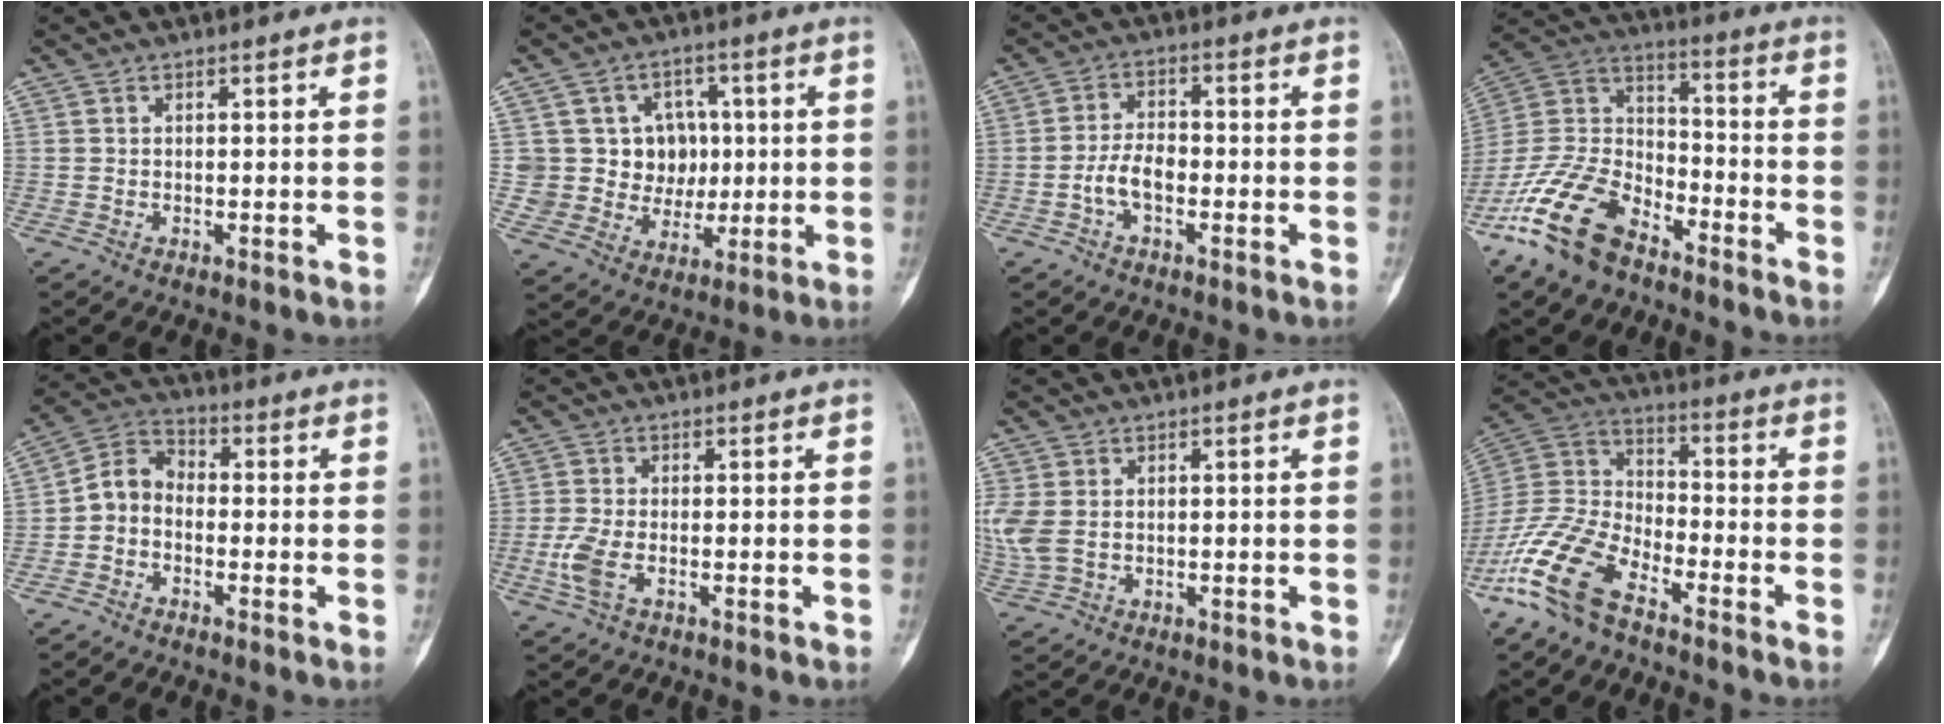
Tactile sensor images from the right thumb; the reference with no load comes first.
{"total": 10.5, "force": [1.9, 9.9, 3.2], "torque": [0.005, 0.006, 0.040]}
{"total": 5.0, "force": [-1.8, 2.7, 3.8], "torque": [-0.067, 0.021, -0.039]}
{"total": 17.9, "force": [-12.0, 8.8, 9.9], "torque": [-0.199, 0.065, -0.232]}
{"total": 6.1, "force": [-1.6, 4.7, 3.5], "torque": [-0.051, 0.031, -0.050]}
{"total": 4.6, "force": [-1.5, 2.0, 3.8], "torque": [-0.102, 0.000, -0.030]}
{"total": 7.2, "force": [0.4, 5.1, 5.0], "torque": [-0.134, 0.005, 0.018]}
{"total": 15.1, "force": [-9.9, 6.4, 9.5], "torque": [-0.203, 0.051, -0.203]}